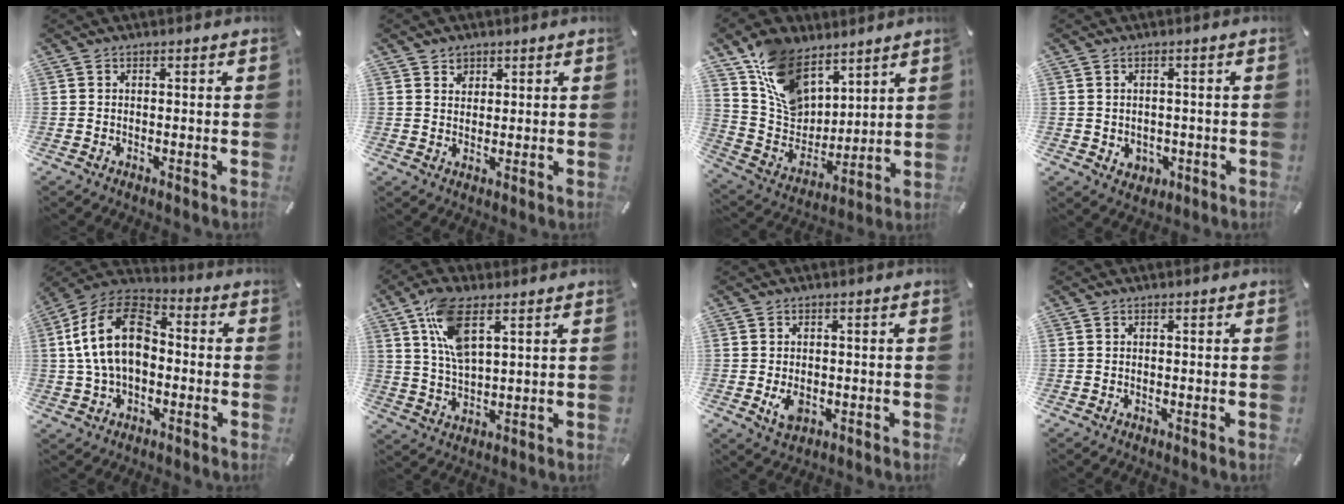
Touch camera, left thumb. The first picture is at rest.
{"total": 2.8, "force": [1.5, 2.3, 0.1], "torque": [0.009, -0.004, 0.025]}
{"total": 15.5, "force": [9.6, 10.0, 6.8], "torque": [-0.146, -0.050, 0.193]}
{"total": 3.0, "force": [-0.2, 2.9, 0.8], "torque": [-0.002, -0.003, -0.006]}
{"total": 16.5, "force": [0.2, 11.3, 12.1], "torque": [-0.271, 0.021, -0.001]}
{"total": 10.7, "force": [5.2, 4.5, 8.2], "torque": [-0.181, -0.006, 0.095]}
{"total": 3.8, "force": [-0.7, 2.6, 2.7], "torque": [-0.059, -0.007, -0.016]}
{"total": 0.0}